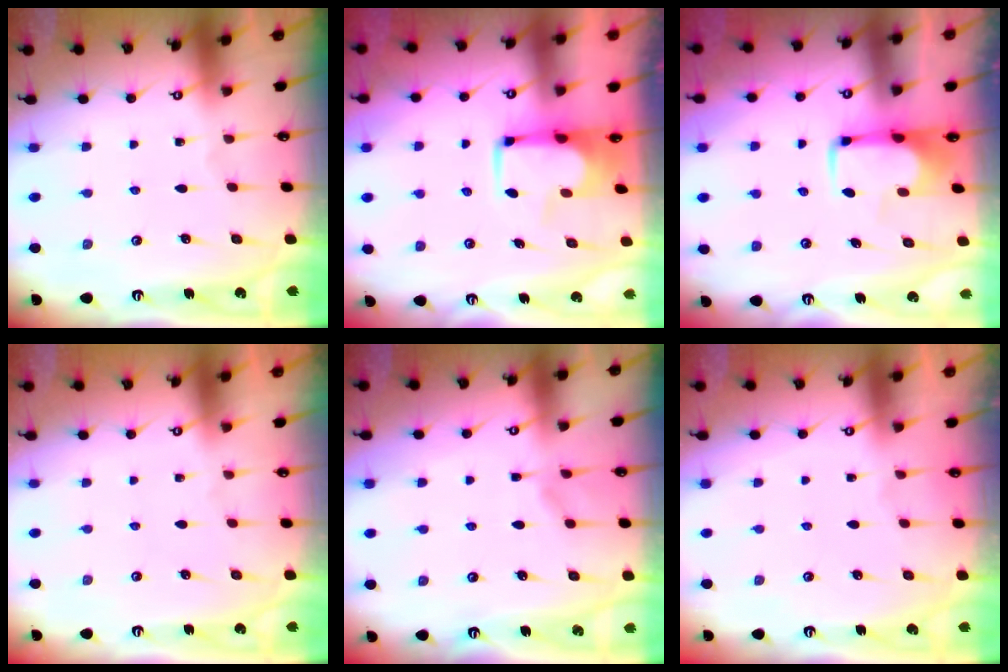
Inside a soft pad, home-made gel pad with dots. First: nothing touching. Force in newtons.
{"total": 2.2, "press": 2.1, "slide": 0.5}
{"total": 1.9, "press": 1.9, "slide": 0.5}
{"total": 1.5, "press": 1.4, "slide": 0.6}
{"total": 3.9, "press": 3.9, "slide": 0.5}
{"total": 1.3, "press": 1.1, "slide": 0.8}